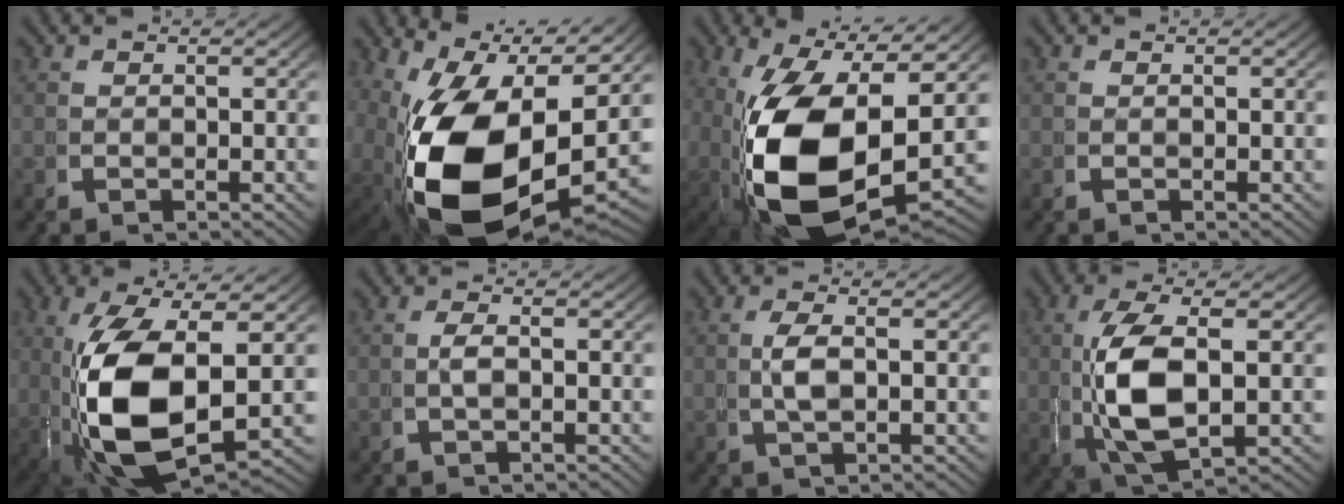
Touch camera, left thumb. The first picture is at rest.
{"total": 19.5, "force": [-0.9, 12.2, 15.1], "torque": [-0.322, -0.086, 0.033]}
{"total": 16.9, "force": [-1.5, 10.2, 13.4], "torque": [-0.298, -0.073, 0.021]}
{"total": 0.0}
{"total": 13.6, "force": [-1.1, 7.4, 11.4], "torque": [-0.262, -0.048, 0.021]}
{"total": 1.1, "force": [0.0, 0.2, 1.1], "torque": [-0.027, 0.001, 0.001]}
{"total": 2.0, "force": [0.5, 0.4, 1.9], "torque": [-0.047, 0.003, 0.012]}
{"total": 9.5, "force": [-0.1, 4.6, 8.3], "torque": [-0.201, -0.027, 0.023]}